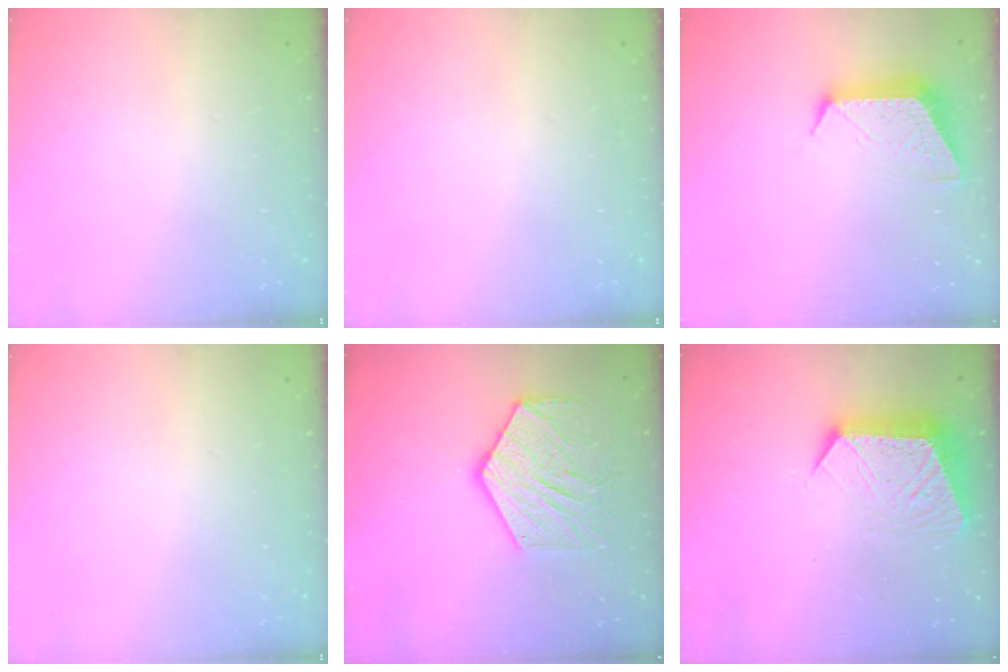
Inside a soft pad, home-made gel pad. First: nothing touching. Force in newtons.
{"total": 0.0}
{"total": 10.0, "press": 10.0, "slide": 0.7}
{"total": 0.0}
{"total": 14.3, "press": 14.2, "slide": 1.3}
{"total": 12.3, "press": 12.2, "slide": 1.3}